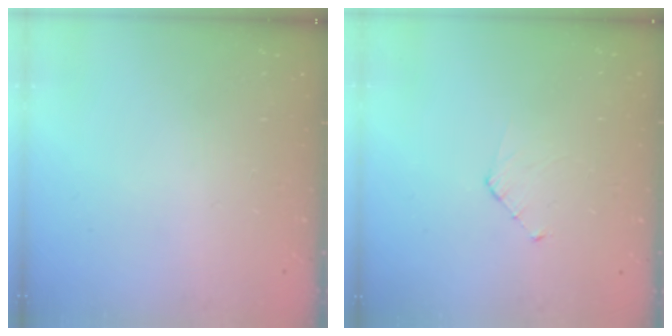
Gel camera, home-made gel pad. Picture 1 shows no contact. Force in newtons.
{"total": 3.6, "press": 3.6, "slide": 0.3}